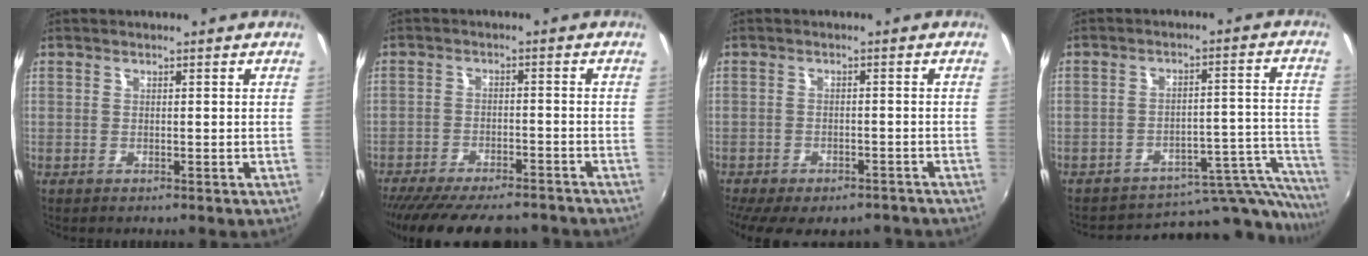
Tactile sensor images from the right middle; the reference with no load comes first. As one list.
[{"total": 18.5, "force": [-15.6, 5.2, 8.5], "torque": [-0.174, -0.031, -0.224]}, {"total": 12.6, "force": [-9.9, 4.8, 6.2], "torque": [-0.134, -0.039, -0.138]}, {"total": 17.0, "force": [-14.9, 5.3, 6.0], "torque": [-0.064, 0.024, -0.183]}]